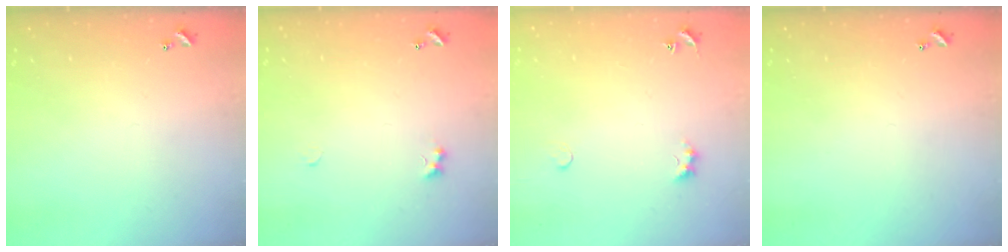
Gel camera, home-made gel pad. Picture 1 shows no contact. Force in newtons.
{"total": 1.8, "press": 1.7, "slide": 0.4}
{"total": 1.9, "press": 1.9, "slide": 0.5}
{"total": 0.0}